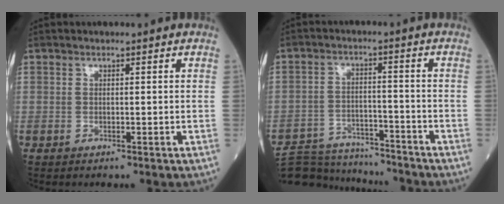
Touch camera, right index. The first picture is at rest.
{"total": 13.4, "force": [-12.8, 3.3, 2.3], "torque": [-0.044, 0.016, -0.193]}